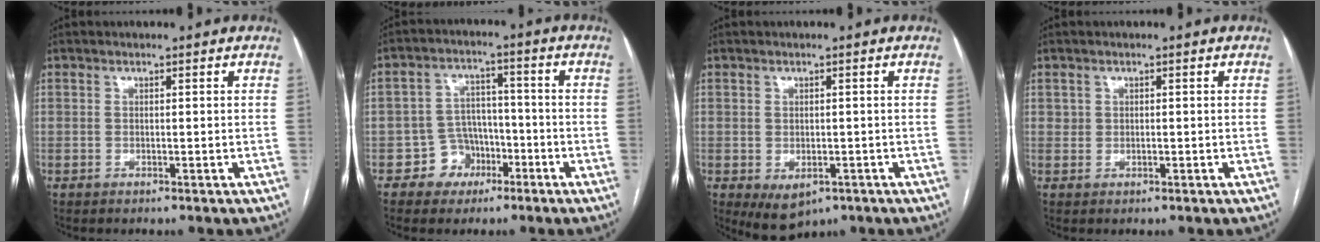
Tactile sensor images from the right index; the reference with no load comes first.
{"total": 6.2, "force": [-3.1, 5.2, 1.3], "torque": [-0.015, 0.020, -0.045]}
{"total": 5.3, "force": [-2.5, 3.4, 3.2], "torque": [-0.051, -0.008, -0.027]}
{"total": 0.8, "force": [0.2, 0.8, 0.1], "torque": [-0.008, 0.008, 0.006]}